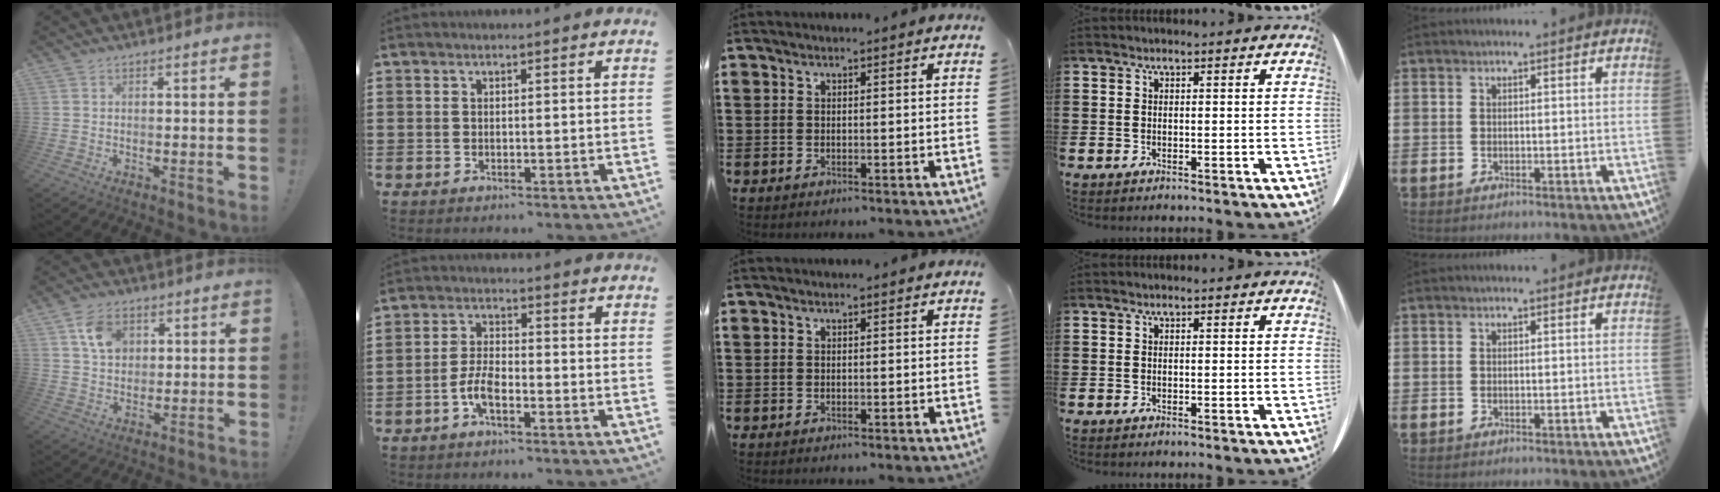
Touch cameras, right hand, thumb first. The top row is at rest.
{"thumb": {"total": 8.8, "force": [3.6, 6.7, 4.3], "torque": [-0.060, -0.005, 0.068]}, "index": {"total": 4.8, "force": [-2.4, 1.6, 3.8], "torque": [-0.100, -0.005, -0.054]}}